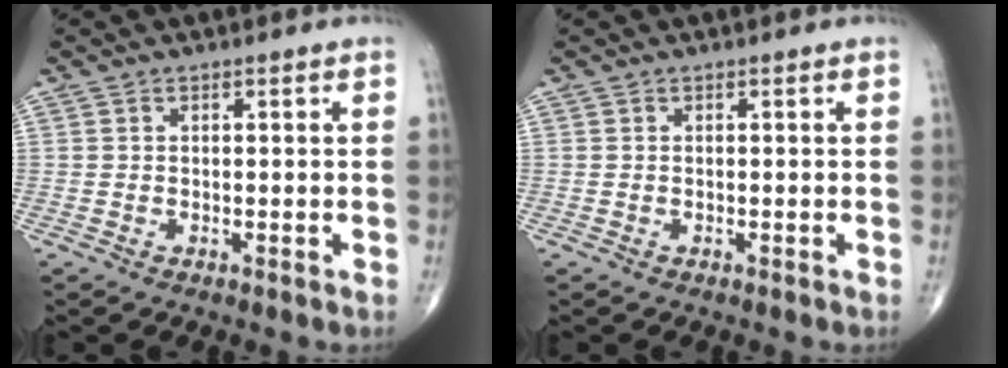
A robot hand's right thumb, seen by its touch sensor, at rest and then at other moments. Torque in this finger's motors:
{"motor_torque": [0.00, 0.00, 0.00, 0.00, 0.00]}